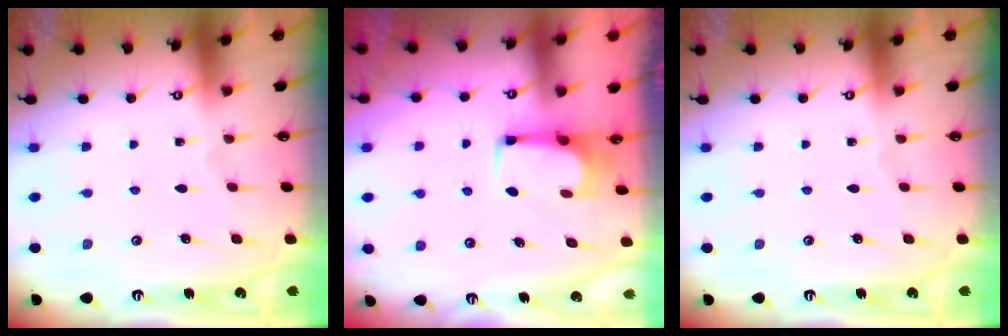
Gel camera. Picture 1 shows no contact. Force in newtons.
{"total": 2.5, "press": 2.4, "slide": 0.4}
{"total": 0.0}